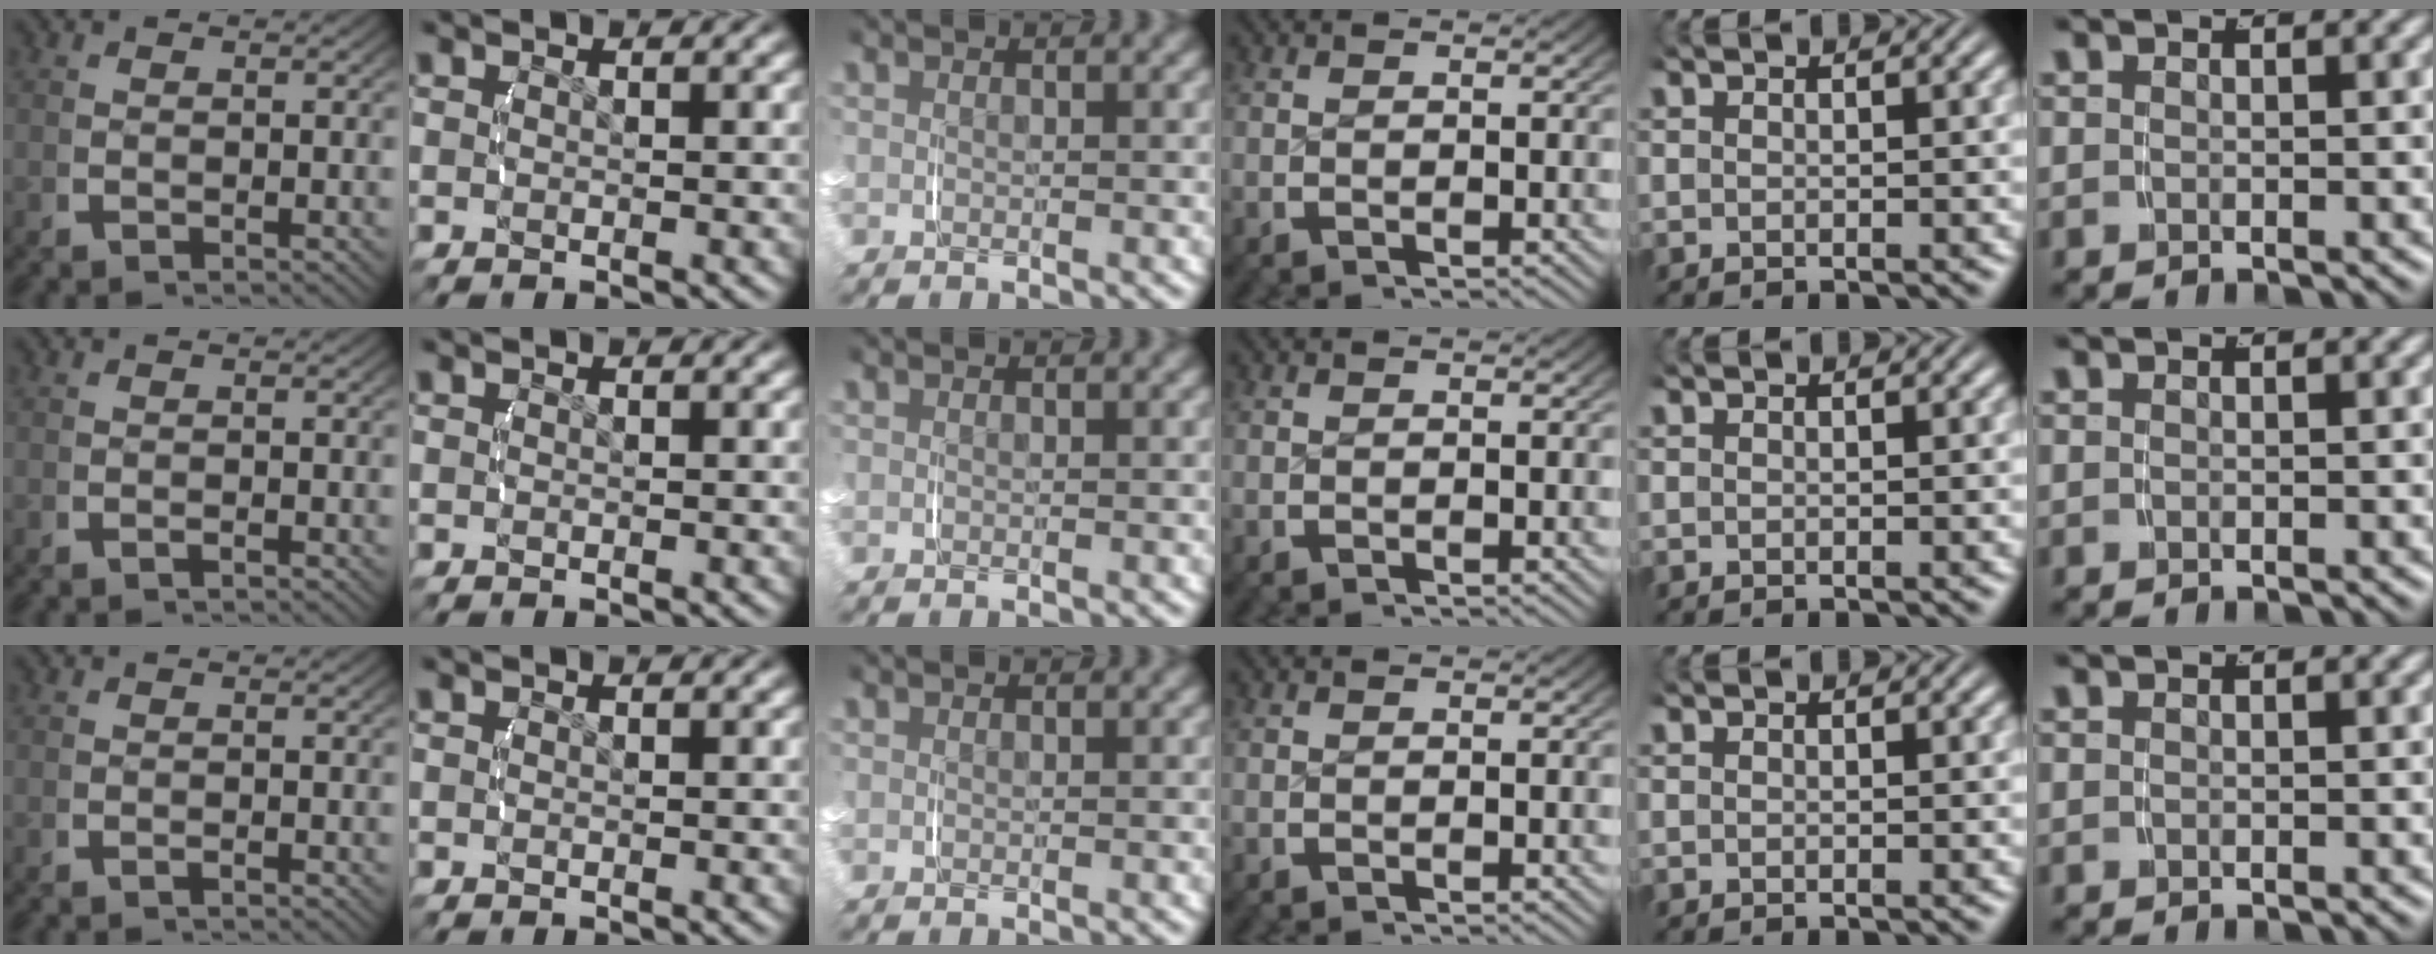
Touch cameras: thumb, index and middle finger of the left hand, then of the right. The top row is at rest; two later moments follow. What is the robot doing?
{"motion": "lift_and_place", "object": "small bumper sticker"}